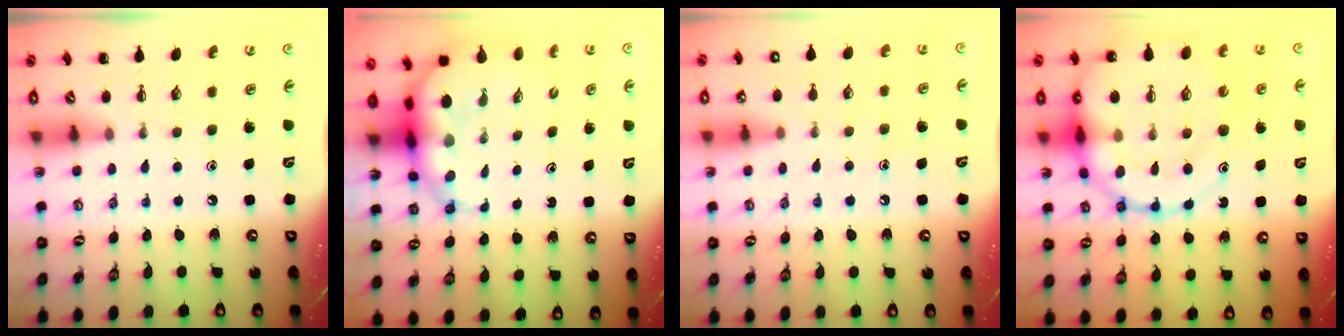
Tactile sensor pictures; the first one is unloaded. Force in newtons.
{"total": 8.8, "press": 8.5, "slide": 2.2}
{"total": 9.5, "press": 9.2, "slide": 2.5}
{"total": 23.2, "press": 23.0, "slide": 3.4}